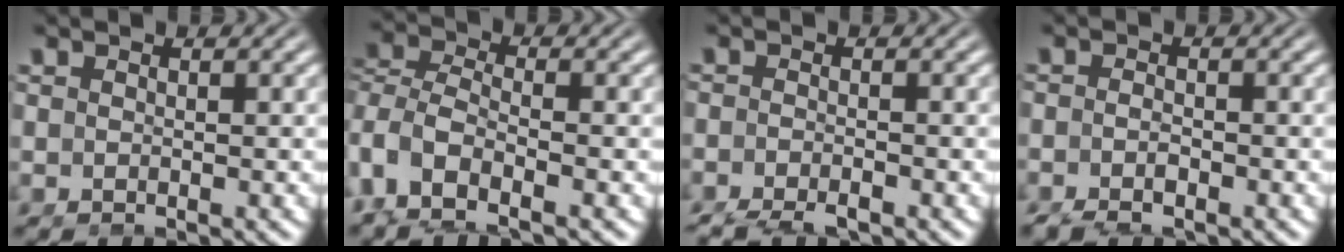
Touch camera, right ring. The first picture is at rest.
{"total": 8.5, "force": [-2.6, 7.0, 4.2], "torque": [-0.132, -0.041, -0.037]}
{"total": 3.0, "force": [-2.6, 1.1, 1.2], "torque": [-0.022, -0.013, -0.040]}
{"total": 3.0, "force": [-2.2, 1.6, 1.3], "torque": [-0.034, -0.011, -0.035]}